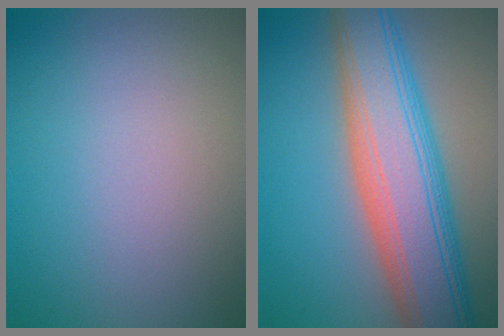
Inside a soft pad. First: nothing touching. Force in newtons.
{"total": 10.3, "press": 10.3, "slide": 0.6}